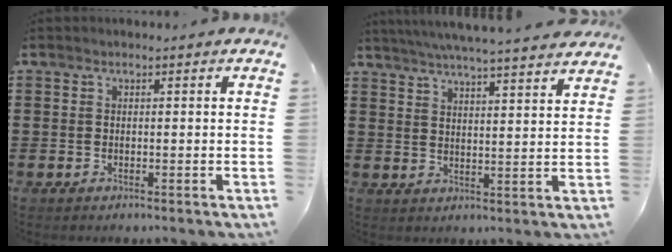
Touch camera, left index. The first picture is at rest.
{"total": 5.2, "force": [4.8, -0.6, 1.8], "torque": [-0.051, -0.028, 0.084]}